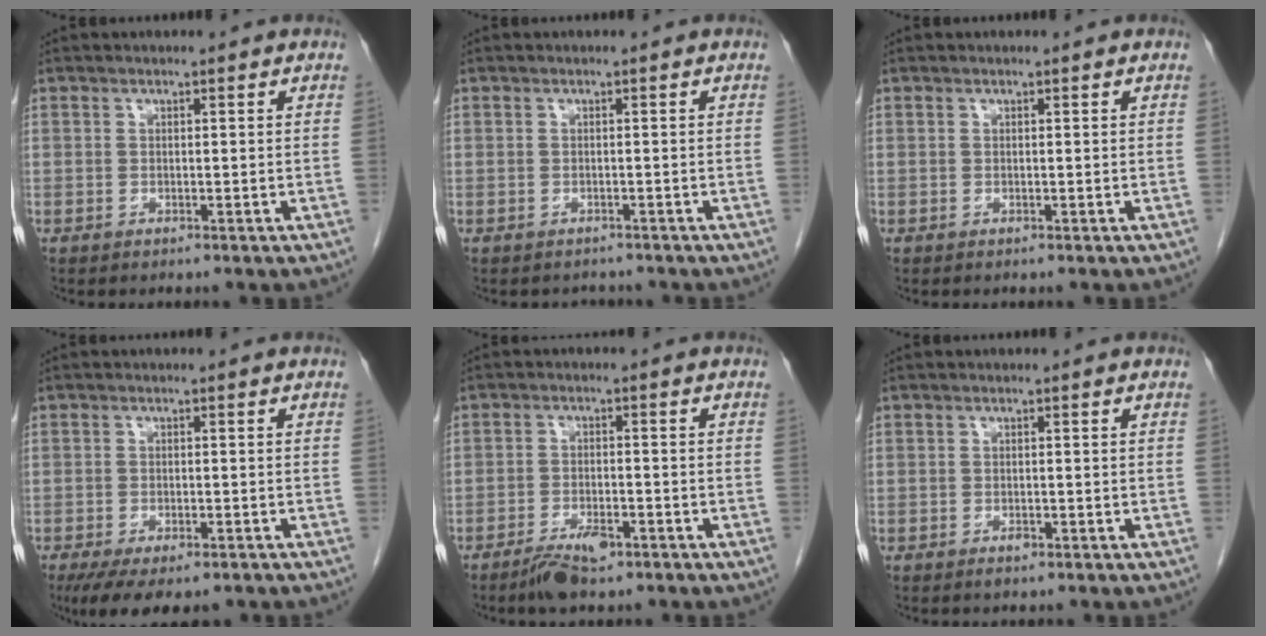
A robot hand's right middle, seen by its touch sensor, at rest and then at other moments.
{"total": 1.8, "force": [-1.6, 0.8, -0.1], "torque": [-0.001, 0.000, -0.025]}
{"total": 0.0}
{"total": 8.8, "force": [-6.3, 3.3, 5.2], "torque": [-0.075, -0.011, -0.094]}
{"total": 4.7, "force": [-3.2, 1.6, 3.0], "torque": [-0.058, -0.001, -0.052]}
{"total": 0.9, "force": [-0.6, 0.4, 0.6], "torque": [-0.010, 0.000, -0.007]}